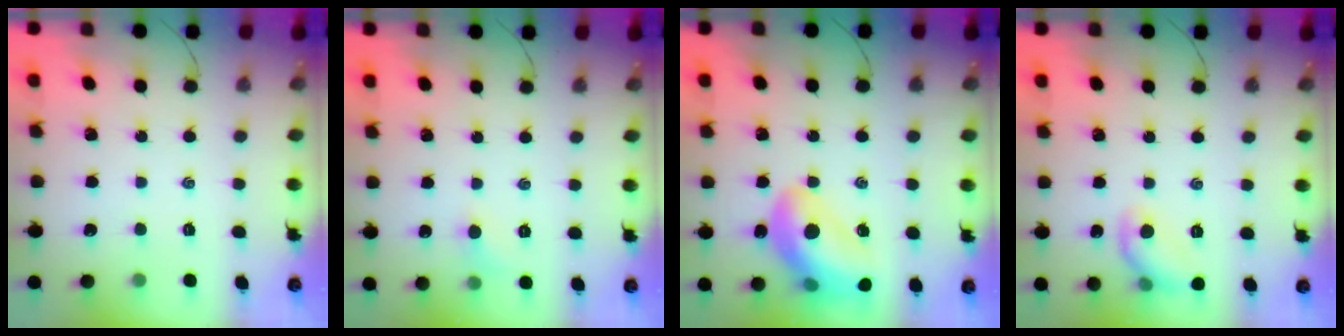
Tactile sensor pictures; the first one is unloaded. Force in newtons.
{"total": 4.8, "press": 4.5, "slide": 1.5}
{"total": 18.1, "press": 17.6, "slide": 4.2}
{"total": 8.6, "press": 8.5, "slide": 1.3}